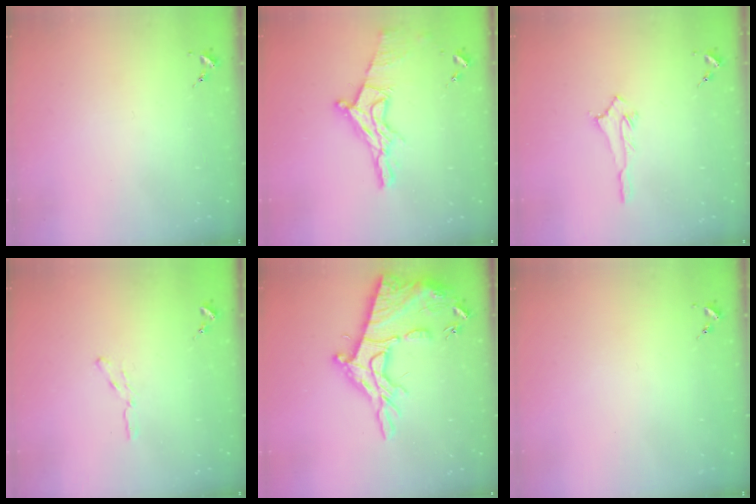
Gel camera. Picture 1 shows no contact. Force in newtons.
{"total": 15.7, "press": 15.7, "slide": 1.0}
{"total": 4.0, "press": 4.0, "slide": 0.5}
{"total": 3.0, "press": 3.0, "slide": 0.3}
{"total": 21.1, "press": 21.0, "slide": 1.6}
{"total": 0.0}